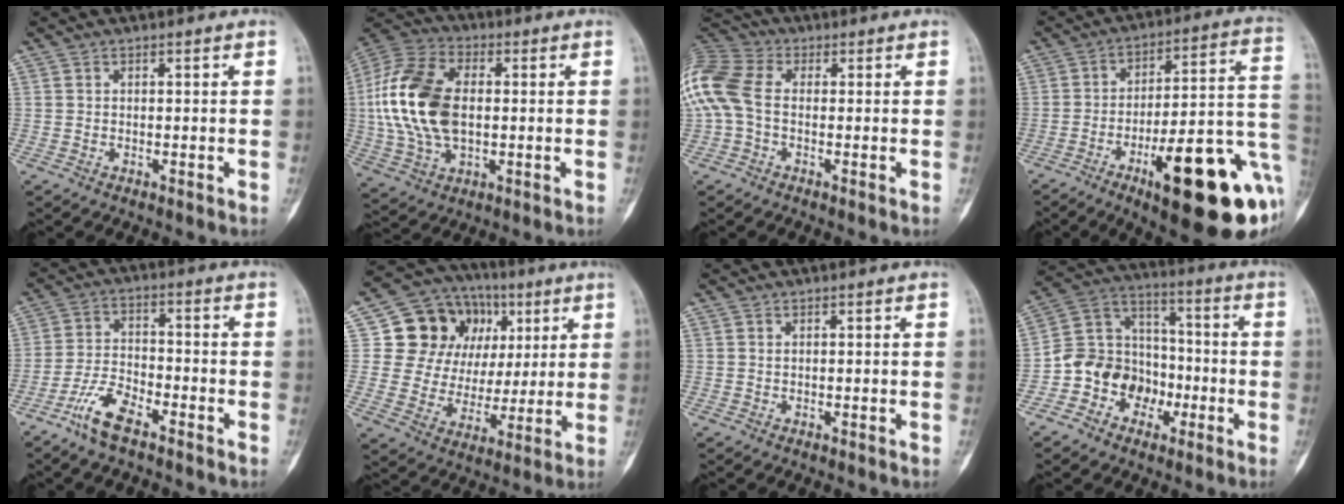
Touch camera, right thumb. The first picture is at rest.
{"total": 19.3, "force": [0.7, 11.6, 15.4], "torque": [-0.320, 0.010, 0.014]}
{"total": 13.8, "force": [0.3, 9.4, 10.1], "torque": [-0.248, 0.026, -0.003]}
{"total": 26.4, "force": [-9.4, 7.2, 23.6], "torque": [-0.262, 0.038, -0.125]}
{"total": 7.6, "force": [-5.3, 2.6, 4.8], "torque": [-0.103, 0.026, -0.106]}
{"total": 18.0, "force": [5.2, 15.2, 8.2], "torque": [-0.080, 0.020, 0.102]}
{"total": 0.0}
{"total": 12.8, "force": [-5.0, 10.9, 4.4], "torque": [-0.031, 0.082, -0.094]}